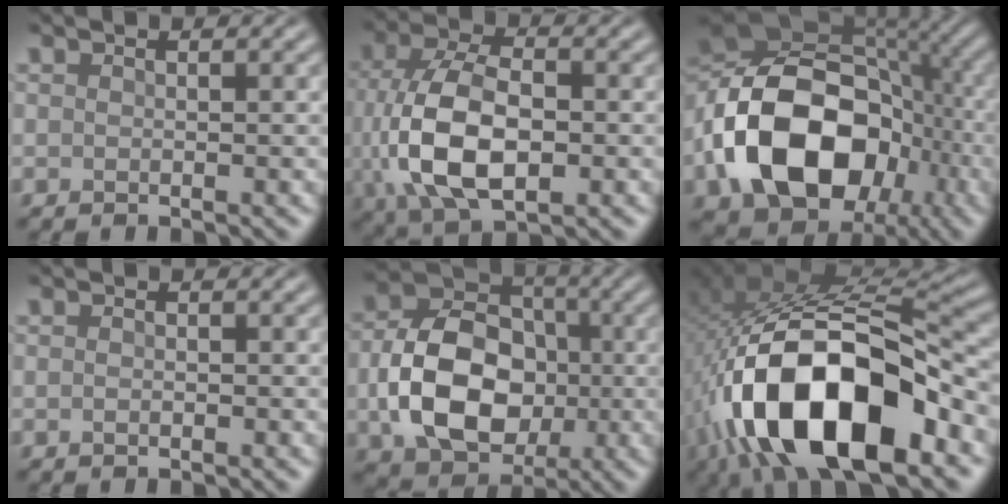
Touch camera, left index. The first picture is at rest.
{"total": 10.4, "force": [-1.2, 6.3, 8.2], "torque": [-0.181, -0.010, -0.019]}
{"total": 15.6, "force": [-4.4, 11.2, 9.9], "torque": [-0.183, -0.005, -0.087]}
{"total": 0.7, "force": [-0.2, 0.4, 0.5], "torque": [-0.005, -0.001, -0.003]}
{"total": 10.5, "force": [-1.6, 7.8, 6.8], "torque": [-0.131, 0.000, -0.029]}
{"total": 16.3, "force": [-6.4, 7.6, 12.9], "torque": [-0.230, 0.001, -0.106]}